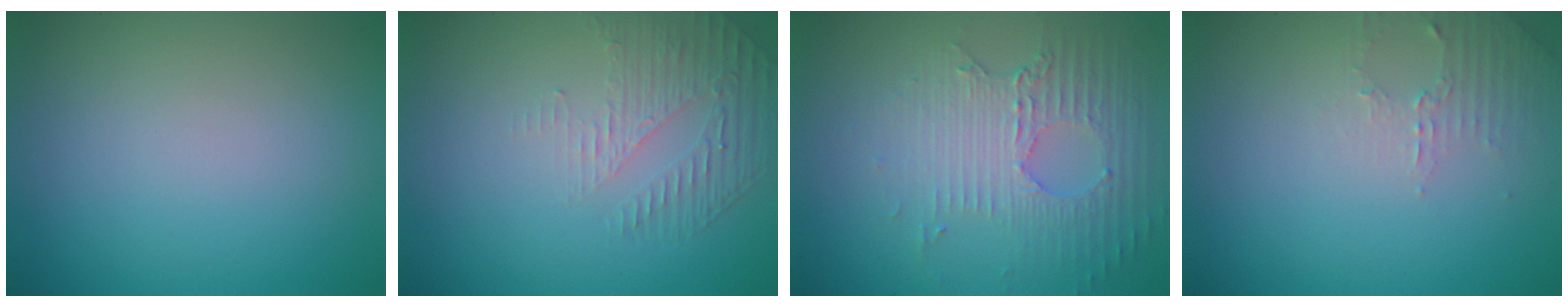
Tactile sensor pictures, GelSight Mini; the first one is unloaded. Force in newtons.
{"total": 1.8, "press": 1.1, "slide": 1.5}
{"total": 5.0, "press": 3.4, "slide": 3.6}
{"total": 1.8, "press": 1.7, "slide": 0.5}